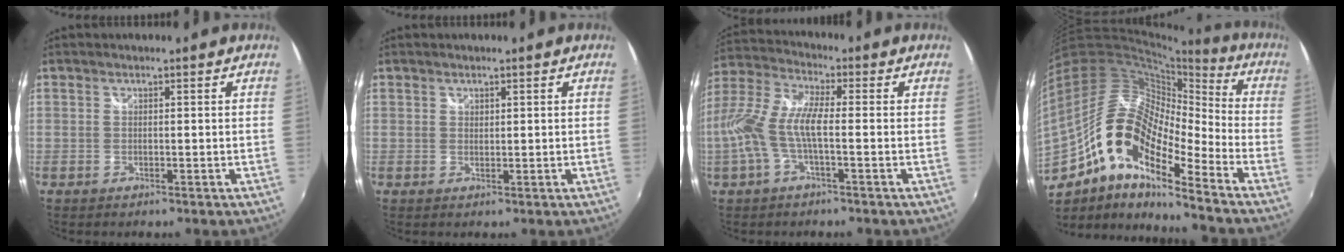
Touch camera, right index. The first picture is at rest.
{"total": 0.8, "force": [0.5, 0.6, 0.1], "torque": [-0.001, 0.001, 0.007]}
{"total": 10.7, "force": [-2.3, 2.7, 10.1], "torque": [-0.214, 0.002, -0.045]}
{"total": 19.4, "force": [-9.1, 7.1, 15.6], "torque": [-0.268, -0.009, -0.187]}